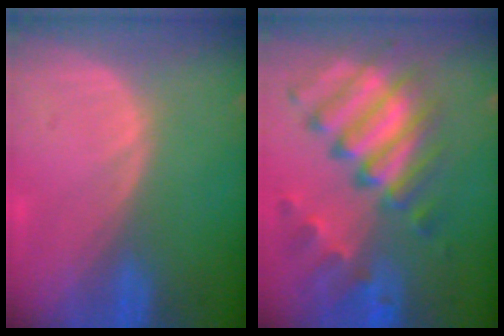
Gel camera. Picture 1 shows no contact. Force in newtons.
{"total": 11.4, "press": 9.8, "slide": 5.9}